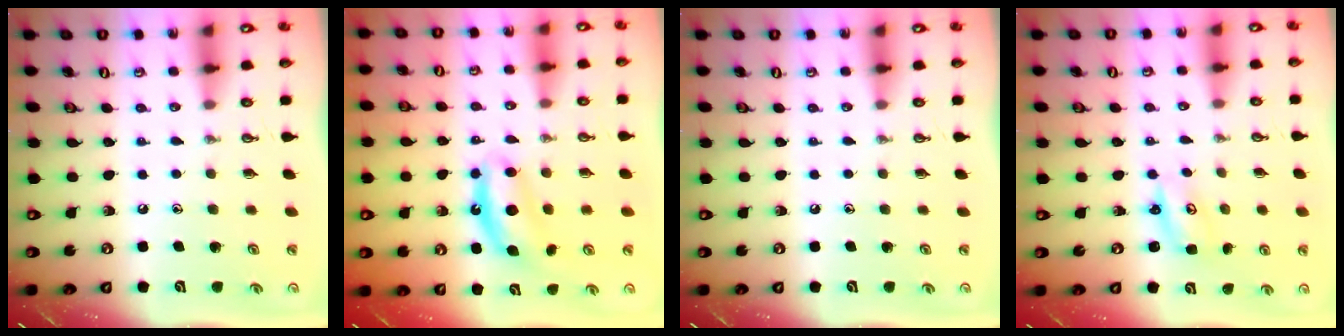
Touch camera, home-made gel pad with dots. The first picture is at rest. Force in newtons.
{"total": 7.8, "press": 7.8, "slide": 0.9}
{"total": 0.0}
{"total": 2.6, "press": 2.6, "slide": 0.2}